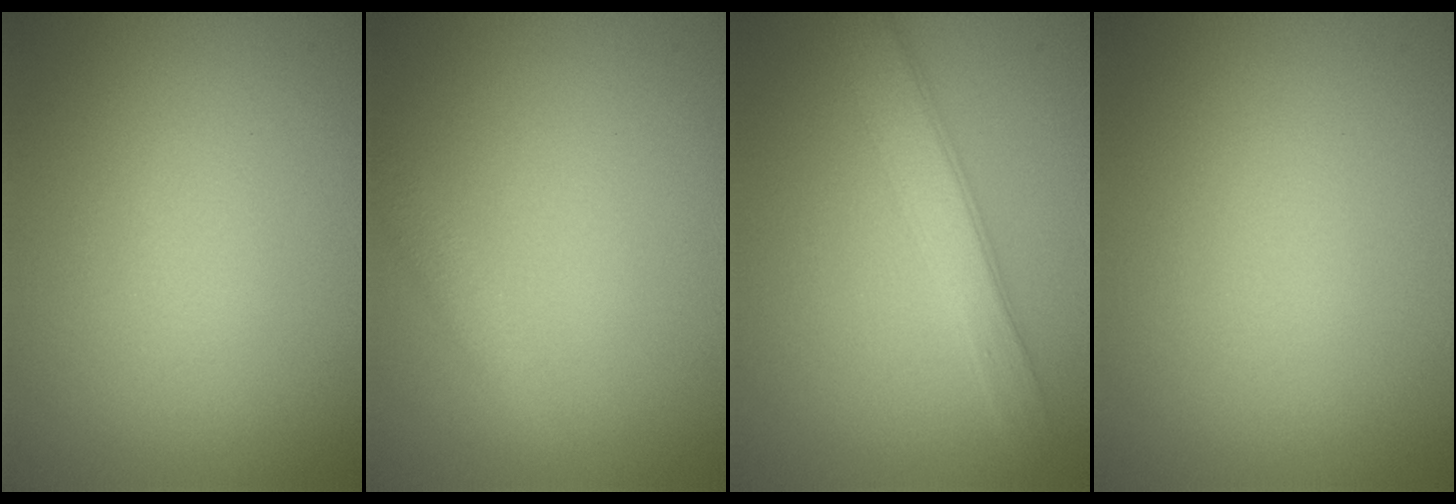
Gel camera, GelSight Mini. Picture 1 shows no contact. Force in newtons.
{"total": 1.6, "press": 1.6, "slide": 0.2}
{"total": 3.6, "press": 3.6, "slide": 0.2}
{"total": 0.0}